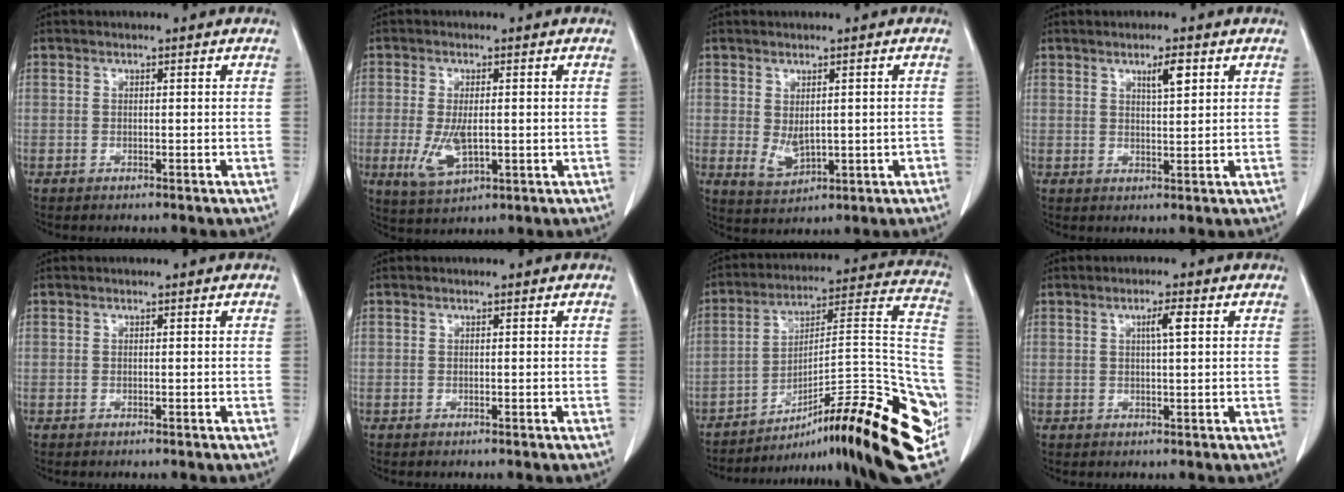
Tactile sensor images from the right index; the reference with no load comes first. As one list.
[{"total": 6.0, "force": [-0.9, 2.3, 5.4], "torque": [-0.111, -0.009, -0.008]}, {"total": 4.4, "force": [-0.4, 2.4, 3.6], "torque": [-0.061, -0.002, 0.011]}, {"total": 3.2, "force": [1.7, 0.5, 2.7], "torque": [-0.041, -0.001, 0.028]}, {"total": 0.0}, {"total": 0.0}, {"total": 31.3, "force": [-16.0, 4.2, 26.5], "torque": [-0.265, 0.009, -0.236]}, {"total": 2.5, "force": [0.8, 0.1, 2.3], "torque": [-0.036, 0.004, 0.011]}]